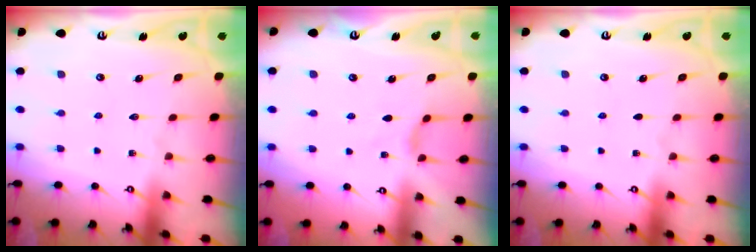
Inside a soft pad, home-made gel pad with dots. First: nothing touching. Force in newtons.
{"total": 2.7, "press": 2.6, "slide": 0.6}
{"total": 0.0}